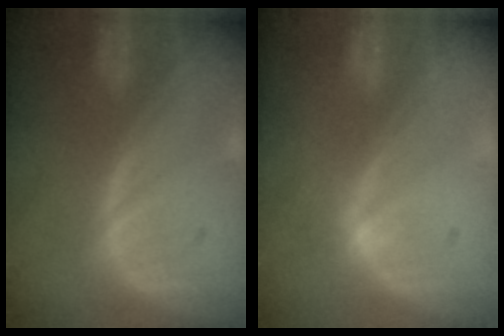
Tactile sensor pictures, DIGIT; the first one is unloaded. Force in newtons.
{"total": 1.3, "press": 0.9, "slide": 0.9}